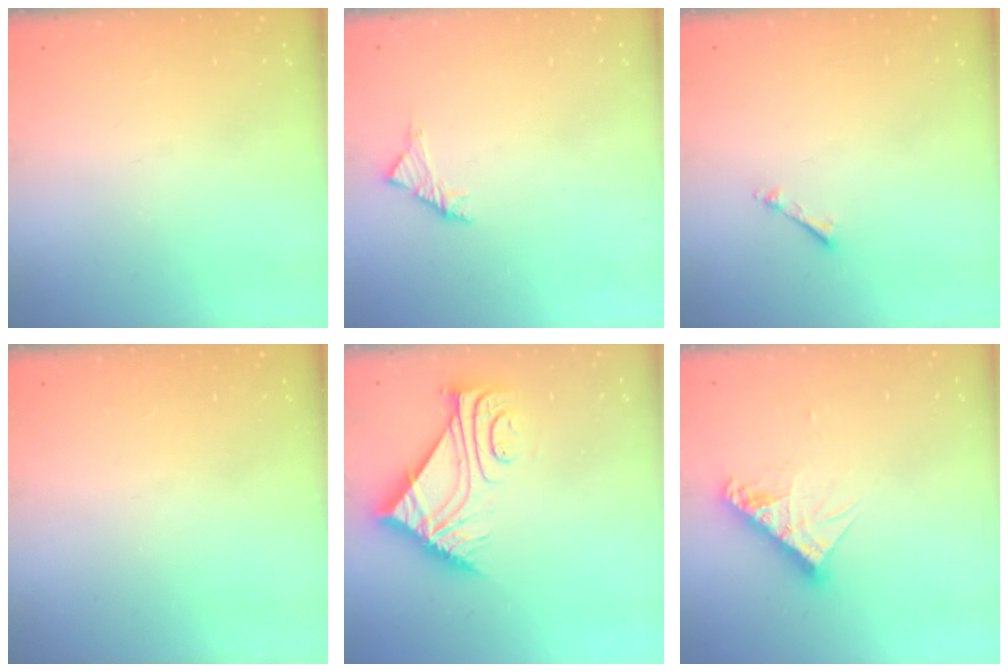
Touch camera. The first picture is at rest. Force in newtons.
{"total": 2.8, "press": 2.6, "slide": 0.8}
{"total": 1.0, "press": 1.0, "slide": 0.2}
{"total": 0.0}
{"total": 10.2, "press": 10.2, "slide": 0.4}
{"total": 10.8, "press": 10.8, "slide": 1.0}